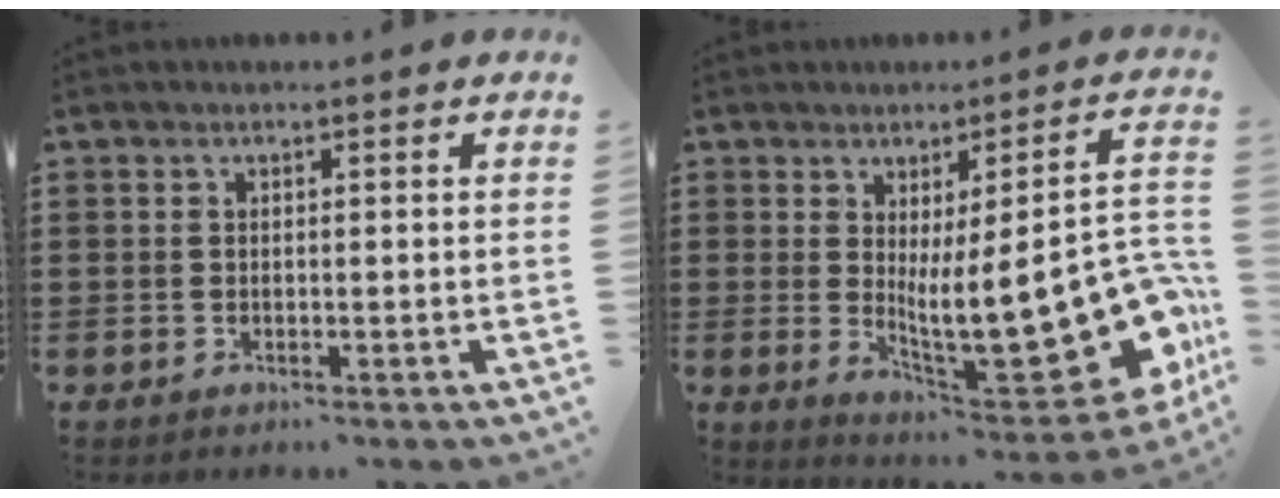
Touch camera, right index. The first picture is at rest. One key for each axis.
{"total": 17.4, "fx": -3.0, "fy": 5.0, "fz": 16.4, "tx": -0.248, "ty": -0.022, "tz": -0.036}